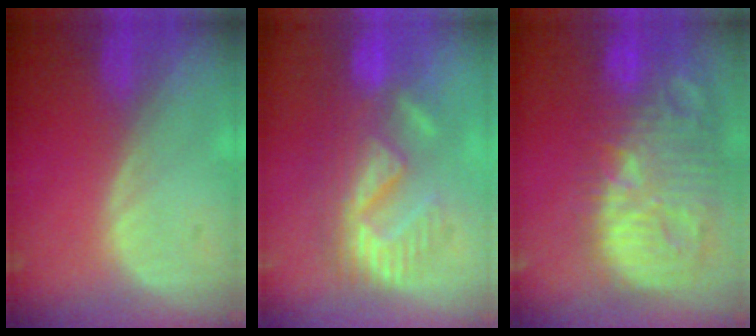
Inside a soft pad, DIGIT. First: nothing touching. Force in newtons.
{"total": 9.1, "press": 8.9, "slide": 1.9}
{"total": 14.6, "press": 12.6, "slide": 7.3}